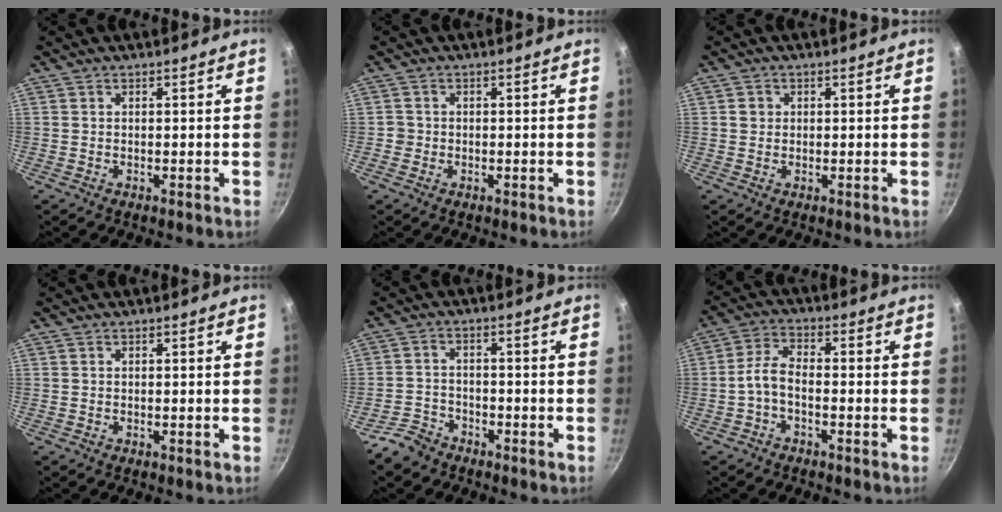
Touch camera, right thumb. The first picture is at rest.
{"total": 1.5, "force": [-0.4, 1.4, 0.2], "torque": [0.003, 0.007, -0.007]}
{"total": 1.7, "force": [0.2, 1.6, 0.5], "torque": [-0.003, 0.004, 0.002]}
{"total": 0.0}
{"total": 4.9, "force": [-3.8, 2.8, 1.1], "torque": [-0.017, 0.040, -0.072]}
{"total": 4.8, "force": [-2.0, 2.4, 3.7], "torque": [-0.077, 0.028, -0.047]}